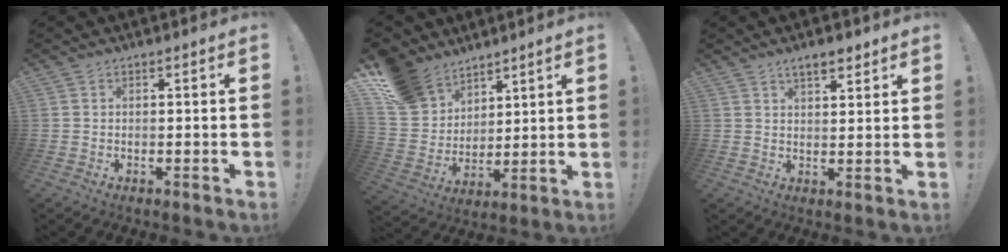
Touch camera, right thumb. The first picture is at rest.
{"total": 13.7, "force": [9.8, 9.0, 3.2], "torque": [-0.071, -0.064, 0.195]}
{"total": 5.3, "force": [3.8, 1.9, 3.1], "torque": [-0.038, -0.019, 0.065]}